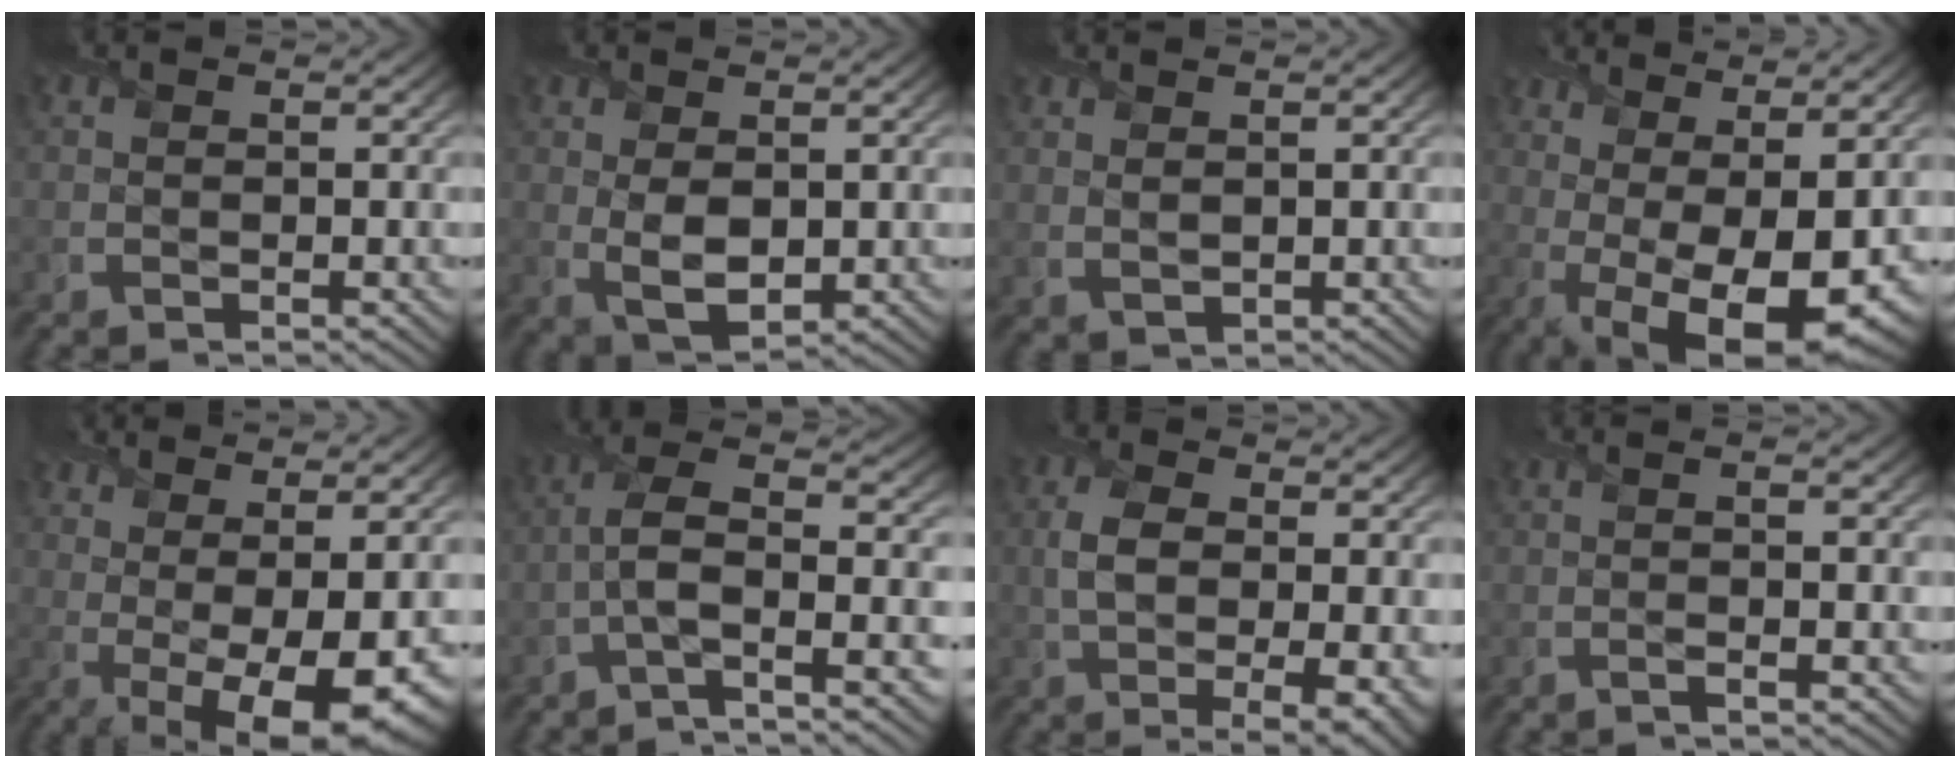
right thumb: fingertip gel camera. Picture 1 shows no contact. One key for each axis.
{"total": 4.5, "fx": 0.4, "fy": 2.6, "fz": 3.6, "tx": -0.084, "ty": -0.008, "tz": 0.015}
{"total": 1.7, "fx": 1.0, "fy": 0.9, "fz": 1.1, "tx": -0.030, "ty": -0.004, "tz": 0.026}
{"total": 14.2, "fx": -0.2, "fy": 5.5, "fz": 13.1, "tx": -0.191, "ty": -0.008, "tz": 0.032}
{"total": 12.0, "fx": -0.2, "fy": 4.1, "fz": 11.3, "tx": -0.139, "ty": 0.018, "tz": 0.029}
{"total": 8.7, "fx": -3.4, "fy": 2.5, "fz": 7.6, "tx": -0.133, "ty": 0.014, "tz": -0.080}
{"total": 9.2, "fx": -0.3, "fy": 4.6, "fz": 8.0, "tx": -0.163, "ty": -0.007, "tz": -0.002}
{"total": 2.5, "fx": 0.0, "fy": 0.4, "fz": 2.4, "tx": -0.039, "ty": 0.002, "tz": -0.007}